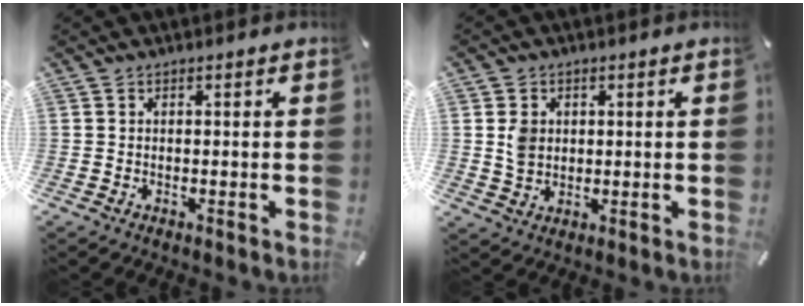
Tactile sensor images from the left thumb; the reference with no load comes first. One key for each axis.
{"total": 4.6, "fx": 0.9, "fy": 4.2, "fz": 1.8, "tx": -0.031, "ty": 0.004, "tz": 0.018}